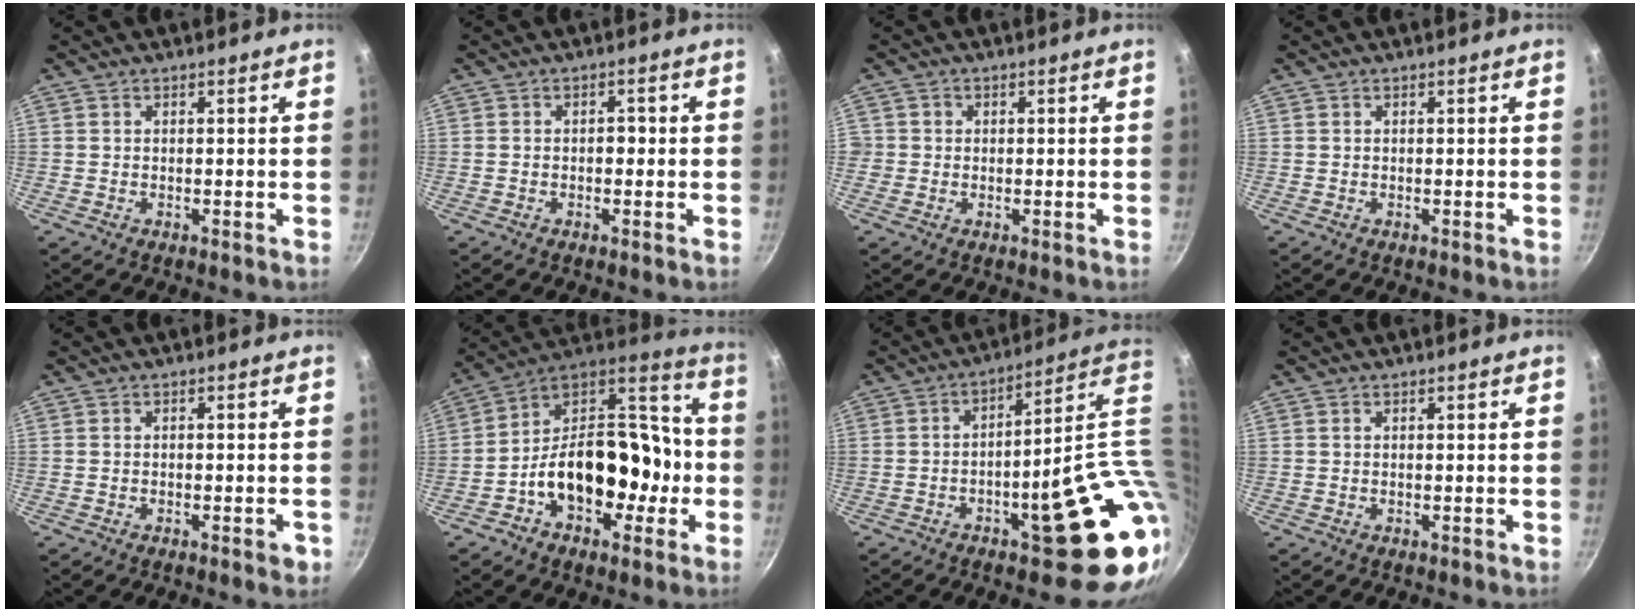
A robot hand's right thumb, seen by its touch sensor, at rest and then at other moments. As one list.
[{"total": 1.8, "force": [-0.3, 1.2, 1.2], "torque": [-0.011, 0.009, -0.007]}, {"total": 1.8, "force": [-0.1, 1.8, 0.3], "torque": [0.004, 0.005, -0.005]}, {"total": 0.0}, {"total": 2.3, "force": [-1.1, 0.9, 1.8], "torque": [-0.020, 0.007, -0.013]}, {"total": 22.6, "force": [-5.2, 15.1, 16.0], "torque": [-0.207, 0.072, -0.084]}, {"total": 23.9, "force": [-1.7, 7.0, 22.8], "torque": [-0.249, -0.010, -0.009]}, {"total": 0.0}]